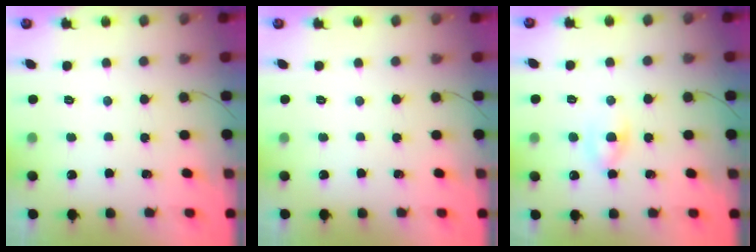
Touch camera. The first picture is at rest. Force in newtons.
{"total": 0.0}
{"total": 3.6, "press": 3.4, "slide": 1.2}